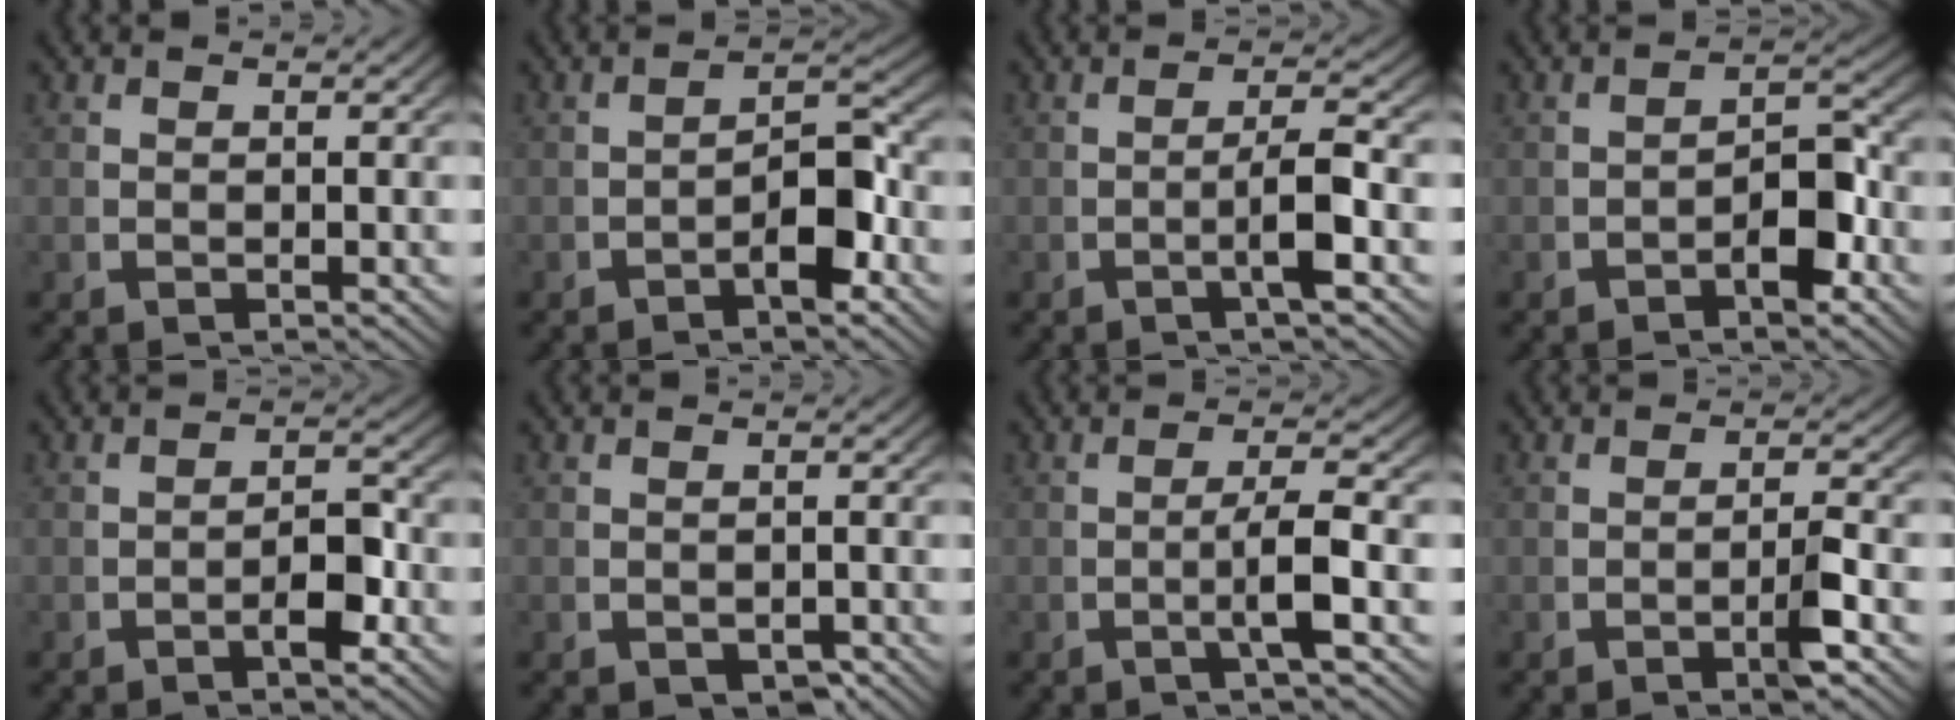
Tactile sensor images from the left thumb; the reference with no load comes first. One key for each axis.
{"total": 4.3, "fx": -1.1, "fy": 1.6, "fz": 3.9, "tx": -0.058, "ty": -0.005, "tz": -0.019}
{"total": 3.6, "fx": -0.6, "fy": 0.6, "fz": 3.5, "tx": -0.067, "ty": 0.001, "tz": -0.013}
{"total": 3.7, "fx": -1.1, "fy": 1.5, "fz": 3.1, "tx": -0.046, "ty": -0.007, "tz": -0.017}
{"total": 3.1, "fx": -0.9, "fy": 1.0, "fz": 2.8, "tx": -0.043, "ty": -0.006, "tz": -0.014}
{"total": 1.6, "fx": -0.9, "fy": 1.1, "fz": 0.8, "tx": -0.011, "ty": -0.012, "tz": -0.009}
{"total": 3.7, "fx": -0.5, "fy": 0.6, "fz": 3.6, "tx": -0.074, "ty": 0.000, "tz": -0.012}
{"total": 2.5, "fx": -0.8, "fy": 0.3, "fz": 2.3, "tx": -0.038, "ty": 0.002, "tz": -0.016}